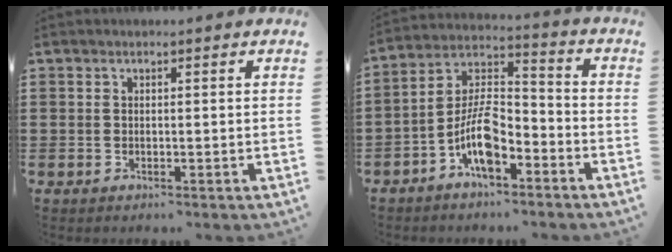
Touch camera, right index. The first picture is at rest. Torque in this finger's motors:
{"motor_torque": [2.10, 0.04, 1.05, 0.21]}